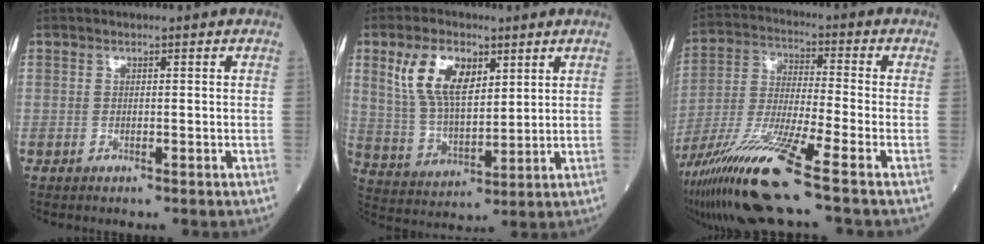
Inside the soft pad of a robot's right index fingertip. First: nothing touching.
{"total": 10.3, "force": [4.8, 5.0, 7.7], "torque": [-0.166, 0.016, 0.098]}
{"total": 14.7, "force": [-9.6, -0.7, 11.1], "torque": [-0.232, -0.036, -0.180]}